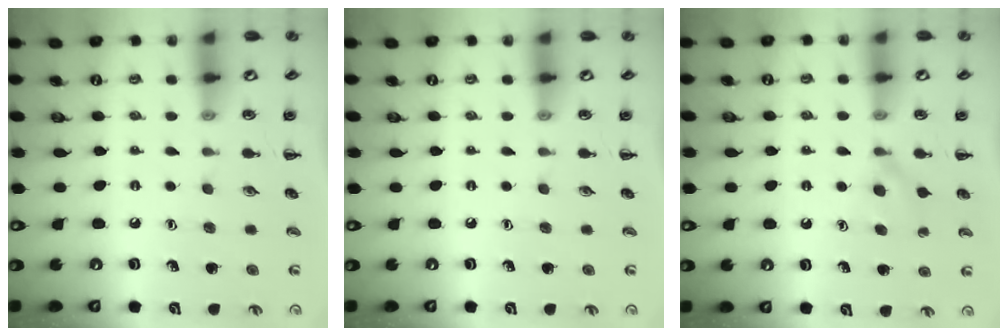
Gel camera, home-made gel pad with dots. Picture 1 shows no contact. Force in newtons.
{"total": 0.0}
{"total": 4.0, "press": 3.7, "slide": 1.5}